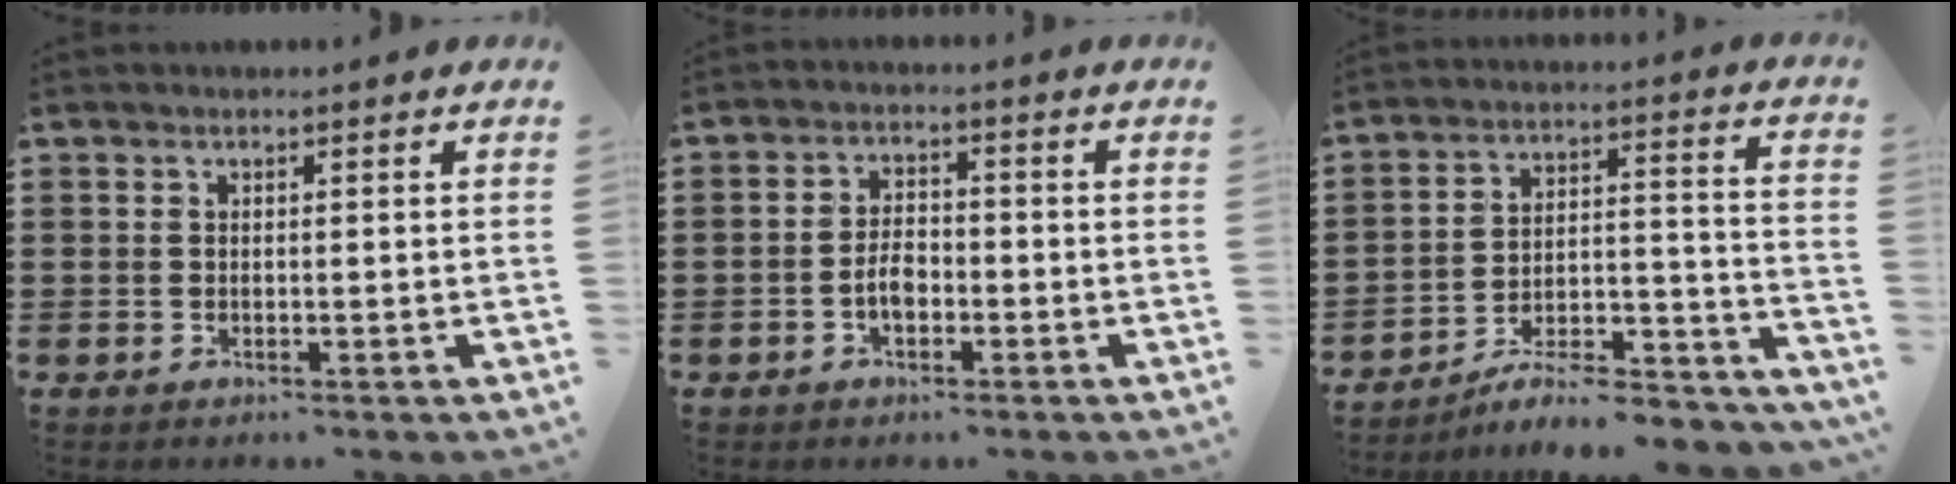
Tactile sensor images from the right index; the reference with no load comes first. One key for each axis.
{"total": 3.5, "fx": -1.2, "fy": 1.9, "fz": 2.7, "tx": -0.059, "ty": -0.001, "tz": -0.023}
{"total": 7.4, "fx": -6.5, "fy": 1.6, "fz": 3.2, "tx": -0.041, "ty": 0.010, "tz": -0.123}